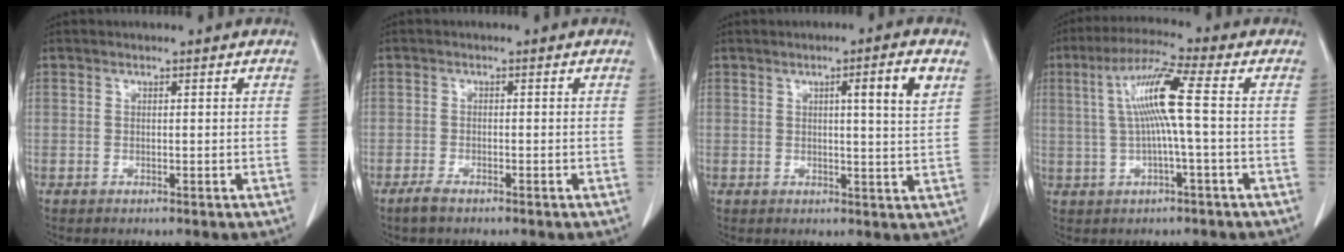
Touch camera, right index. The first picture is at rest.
{"total": 1.7, "force": [-1.3, 0.4, 1.0], "torque": [-0.027, -0.002, -0.023]}
{"total": 5.9, "force": [2.4, -0.4, 5.4], "torque": [-0.075, -0.004, 0.032]}
{"total": 8.9, "force": [0.9, -0.6, 8.9], "torque": [-0.174, 0.017, 0.018]}